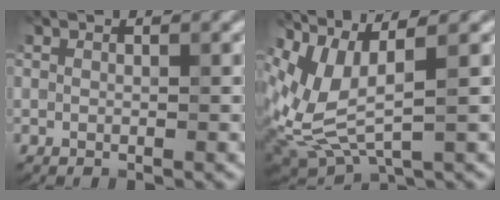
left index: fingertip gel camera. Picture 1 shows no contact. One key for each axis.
{"total": 5.7, "fx": 2.2, "fy": 2.0, "fz": 4.9, "tx": -0.129, "ty": -0.013, "tz": 0.058}